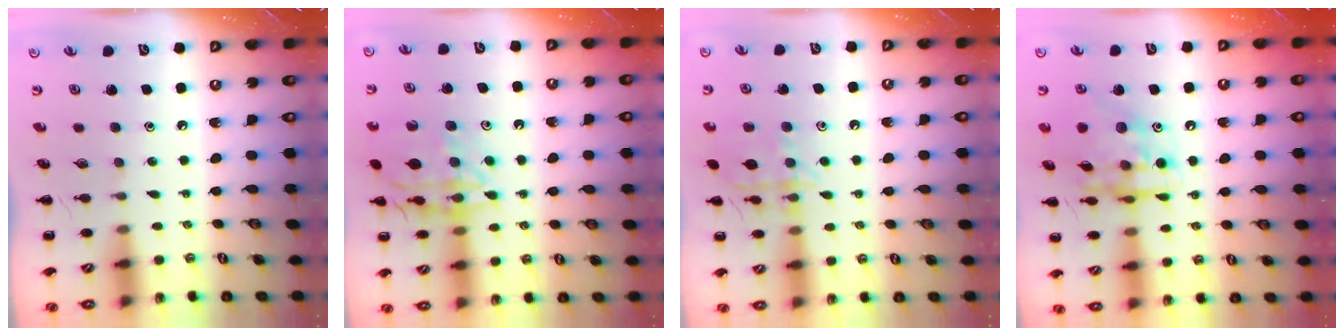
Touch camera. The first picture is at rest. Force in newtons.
{"total": 16.8, "press": 16.8, "slide": 1.2}
{"total": 13.0, "press": 13.0, "slide": 0.7}
{"total": 14.9, "press": 14.4, "slide": 3.9}